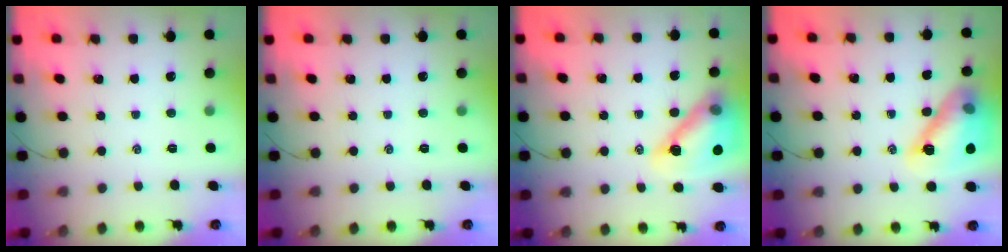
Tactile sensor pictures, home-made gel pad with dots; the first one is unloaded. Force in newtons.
{"total": 0.0}
{"total": 17.3, "press": 16.7, "slide": 4.6}
{"total": 15.3, "press": 15.2, "slide": 1.8}